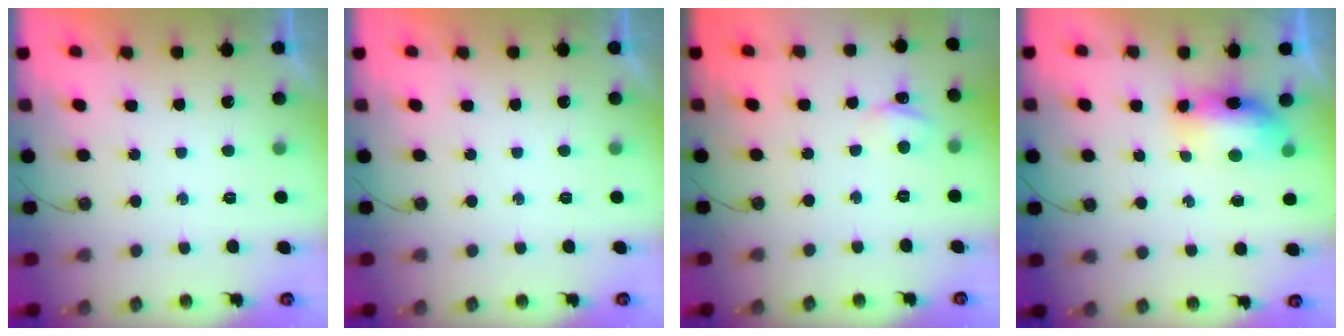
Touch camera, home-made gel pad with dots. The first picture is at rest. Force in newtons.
{"total": 0.0}
{"total": 2.5, "press": 2.5, "slide": 0.4}
{"total": 8.0, "press": 7.9, "slide": 0.9}